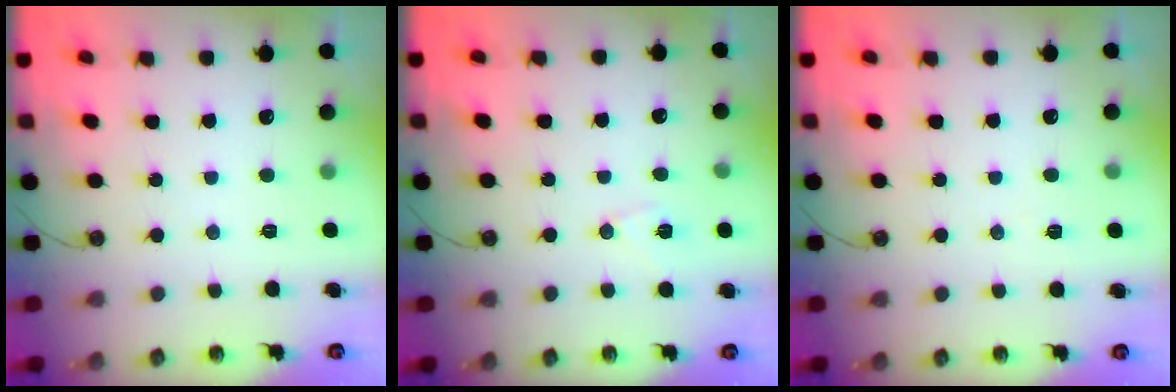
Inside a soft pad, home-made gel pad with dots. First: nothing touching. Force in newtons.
{"total": 6.4, "press": 6.3, "slide": 1.2}
{"total": 4.5, "press": 1.6, "slide": 4.2}